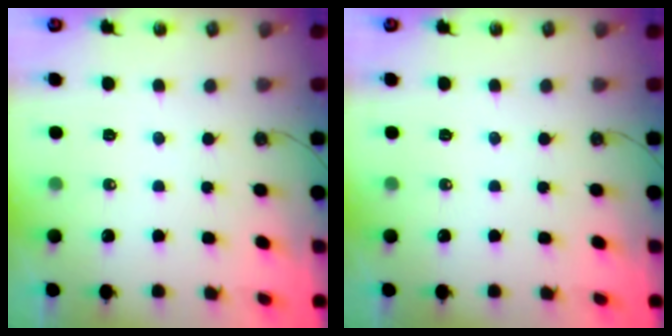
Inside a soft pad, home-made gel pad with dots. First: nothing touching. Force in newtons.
{"total": 0.0}